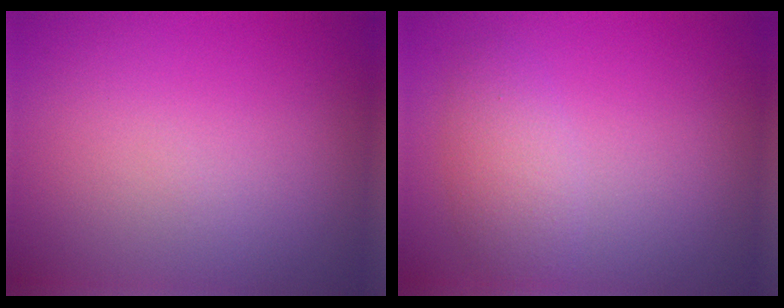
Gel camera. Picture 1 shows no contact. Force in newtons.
{"total": 2.6, "press": 2.6, "slide": 0.1}